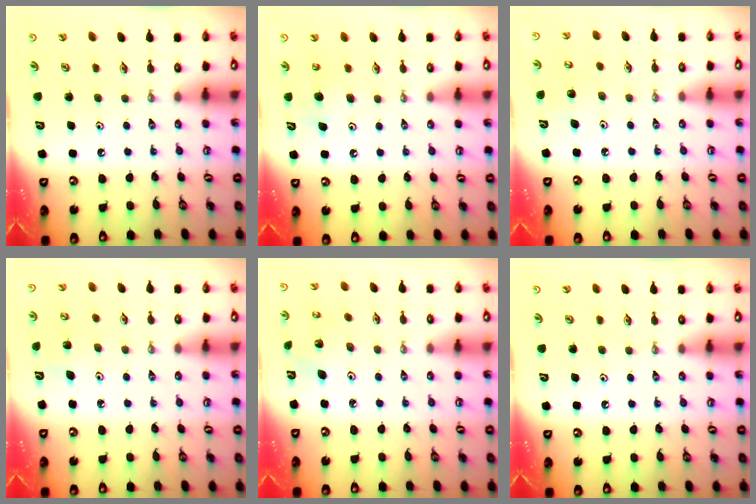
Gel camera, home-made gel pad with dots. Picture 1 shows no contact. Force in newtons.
{"total": 5.8, "press": 5.7, "slide": 1.0}
{"total": 4.7, "press": 4.6, "slide": 1.3}
{"total": 4.3, "press": 4.1, "slide": 1.0}
{"total": 4.5, "press": 4.5, "slide": 0.2}
{"total": 0.0}